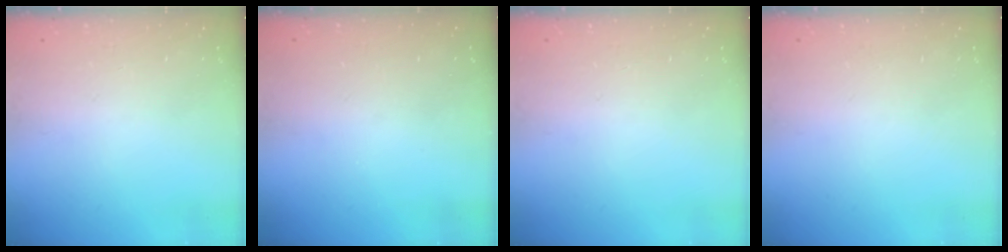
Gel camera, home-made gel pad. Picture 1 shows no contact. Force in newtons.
{"total": 2.9, "press": 2.8, "slide": 0.9}
{"total": 0.0}
{"total": 0.0}